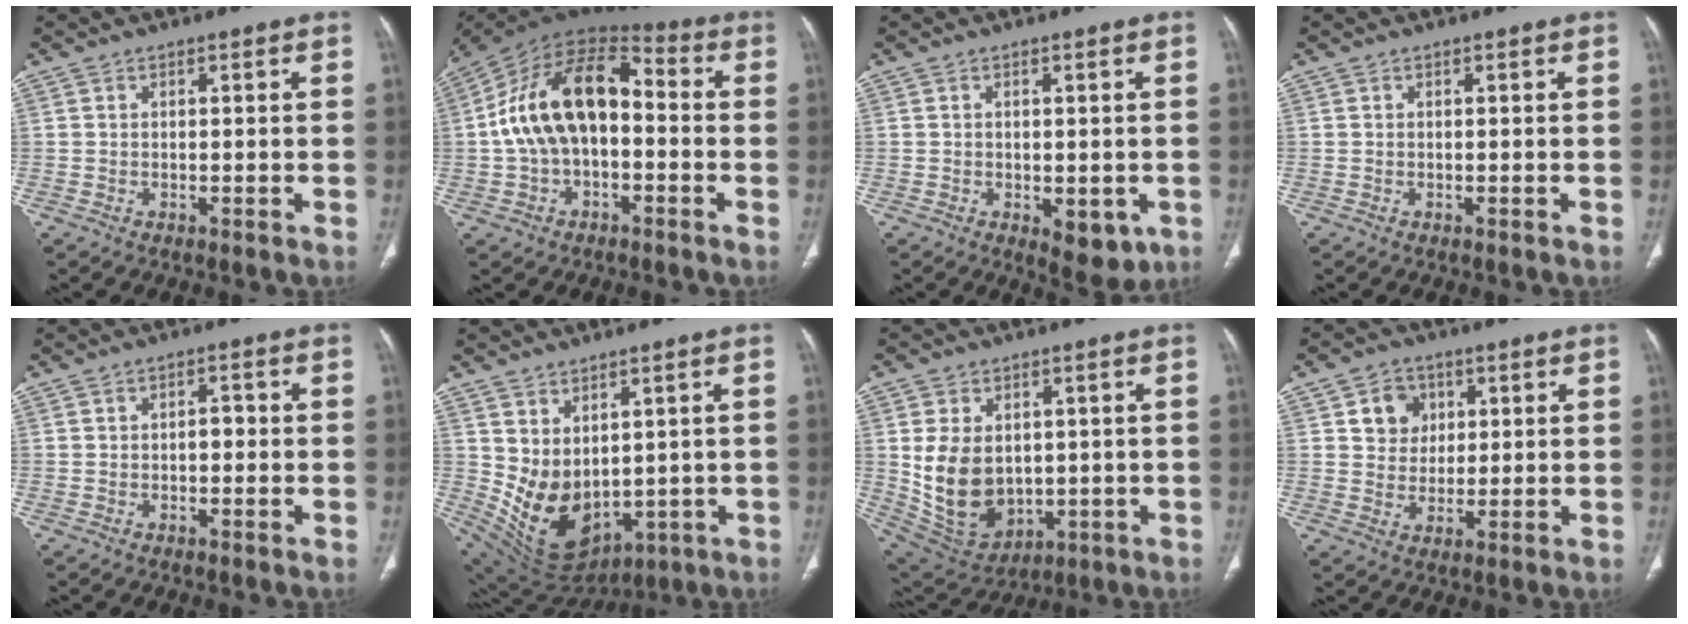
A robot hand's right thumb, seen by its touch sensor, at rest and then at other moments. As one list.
[{"total": 17.6, "force": [-0.5, 10.5, 14.1], "torque": [-0.239, 0.051, -0.018]}, {"total": 6.4, "force": [-1.9, 3.3, 5.2], "torque": [-0.047, -0.009, -0.014]}, {"total": 0.0}, {"total": 1.9, "force": [-0.3, 1.2, 1.4], "torque": [-0.014, 0.008, -0.009]}, {"total": 12.4, "force": [1.9, 8.4, 8.9], "torque": [-0.134, -0.031, 0.076]}, {"total": 13.4, "force": [0.7, 9.7, 9.2], "torque": [-0.146, -0.011, 0.047]}, {"total": 6.5, "force": [2.2, 5.6, 2.4], "torque": [-0.009, -0.006, 0.038]}]